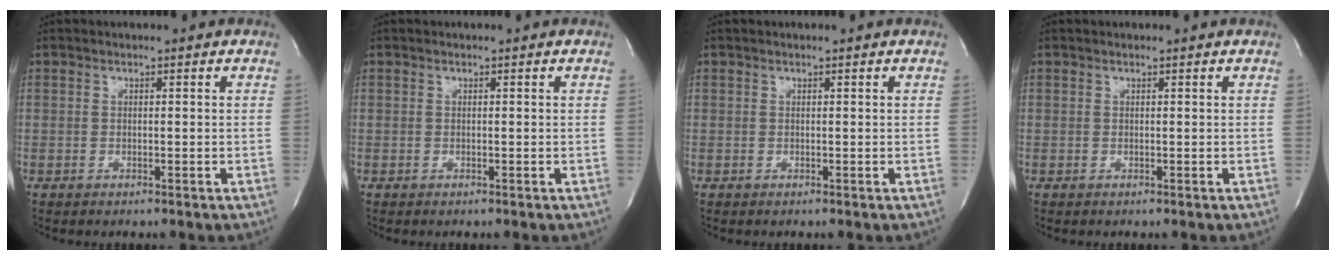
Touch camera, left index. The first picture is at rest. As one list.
[{"total": 0.0}, {"total": 0.0}, {"total": 0.0}]